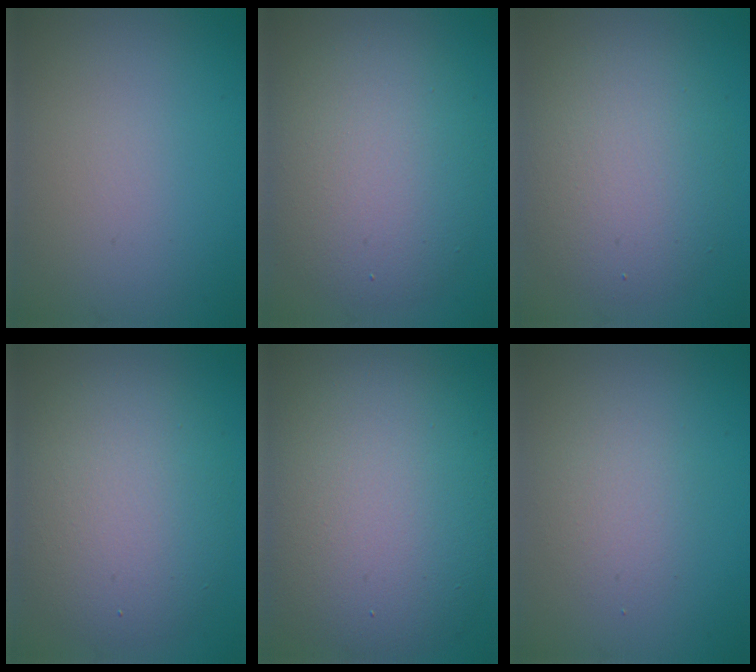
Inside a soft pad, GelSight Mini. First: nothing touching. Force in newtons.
{"total": 7.1, "press": 7.1, "slide": 0.4}
{"total": 5.6, "press": 5.6, "slide": 0.6}
{"total": 7.5, "press": 7.5, "slide": 0.4}
{"total": 12.1, "press": 12.1, "slide": 0.6}
{"total": 2.1, "press": 2.1, "slide": 0.1}